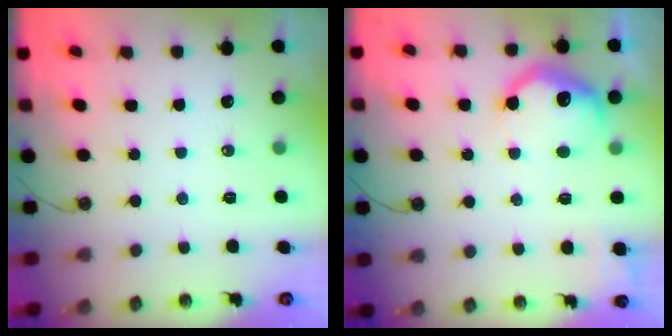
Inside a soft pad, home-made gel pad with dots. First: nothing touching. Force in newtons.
{"total": 13.7, "press": 13.7, "slide": 1.3}